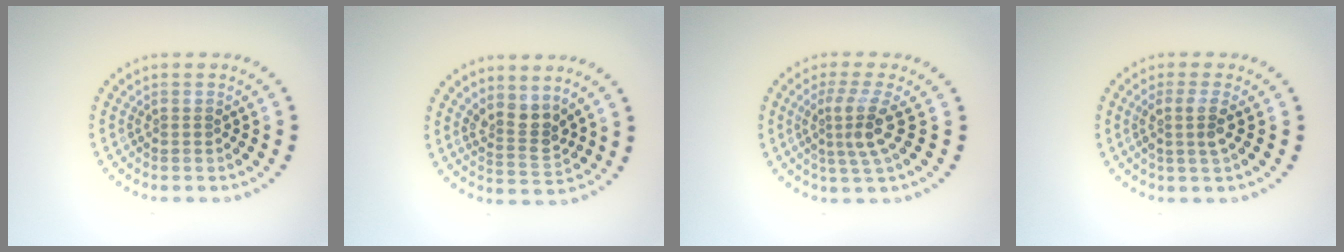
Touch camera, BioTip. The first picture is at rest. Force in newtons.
{"total": 2.7, "press": 2.2, "slide": 1.5}
{"total": 3.3, "press": 2.3, "slide": 2.4}
{"total": 2.2, "press": 1.8, "slide": 1.2}